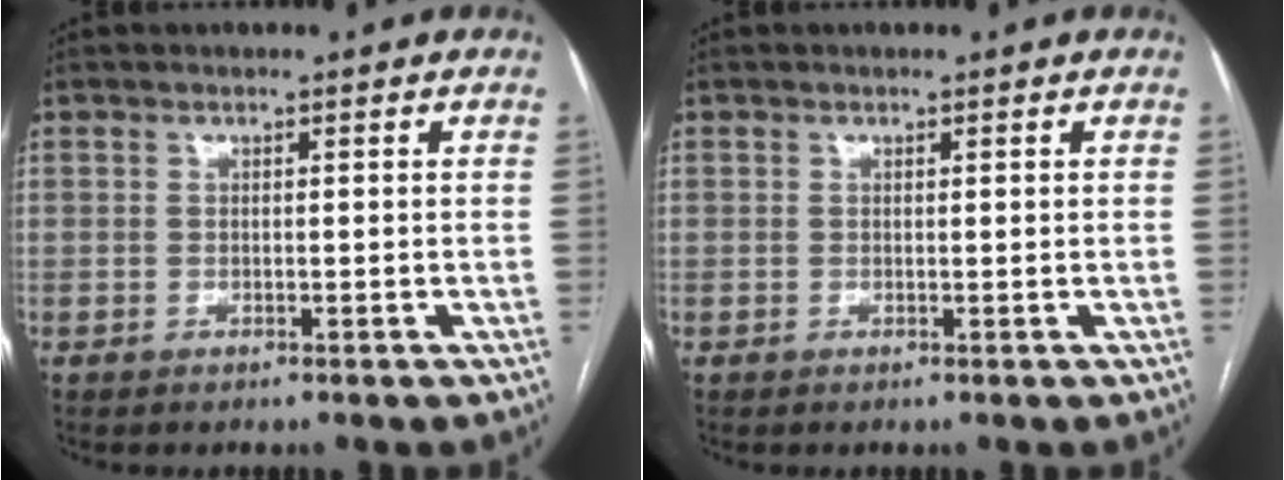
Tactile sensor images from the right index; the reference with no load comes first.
{"total": 0.0}